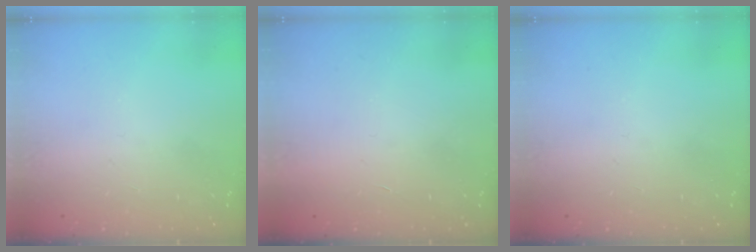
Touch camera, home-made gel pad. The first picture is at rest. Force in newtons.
{"total": 1.6, "press": 1.6, "slide": 0.1}
{"total": 0.0}